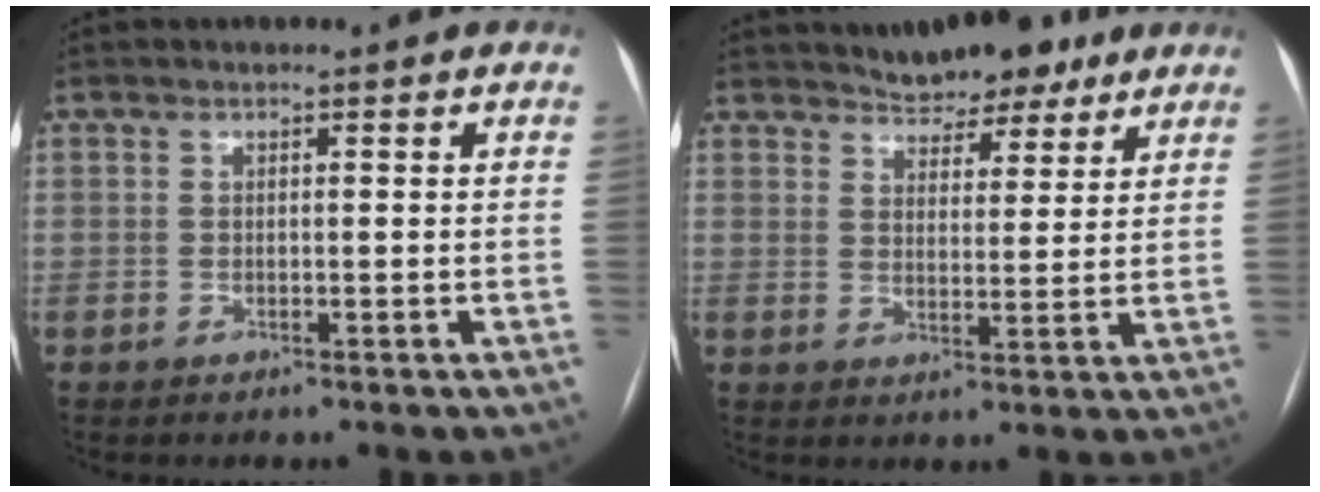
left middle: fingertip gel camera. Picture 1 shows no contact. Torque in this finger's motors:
{"motor_torque": [0.63, -0.73, 0.10, 0.02]}